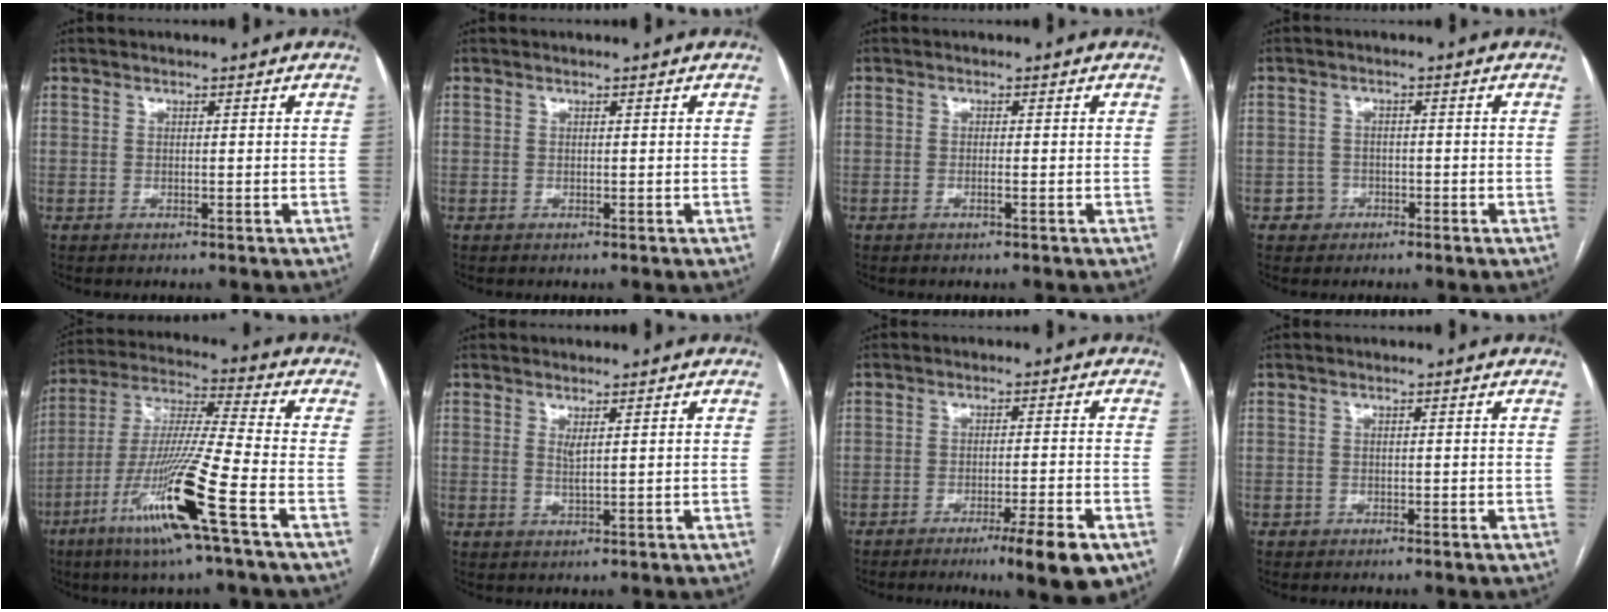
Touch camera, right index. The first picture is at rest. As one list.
[{"total": 0.0}, {"total": 0.9, "force": [-0.5, -0.1, 0.7], "torque": [-0.015, 0.001, -0.008]}, {"total": 2.5, "force": [-1.3, 2.2, -0.1], "torque": [0.011, 0.013, -0.024]}, {"total": 17.0, "force": [-7.9, -0.9, 15.0], "torque": [-0.311, -0.029, -0.152]}, {"total": 1.5, "force": [0.5, 0.0, 1.4], "torque": [-0.032, -0.006, 0.013]}, {"total": 8.1, "force": [-4.8, 0.1, 6.6], "torque": [-0.088, -0.015, -0.072]}, {"total": 0.8, "force": [-0.4, 0.6, -0.1], "torque": [-0.001, 0.005, -0.010]}]